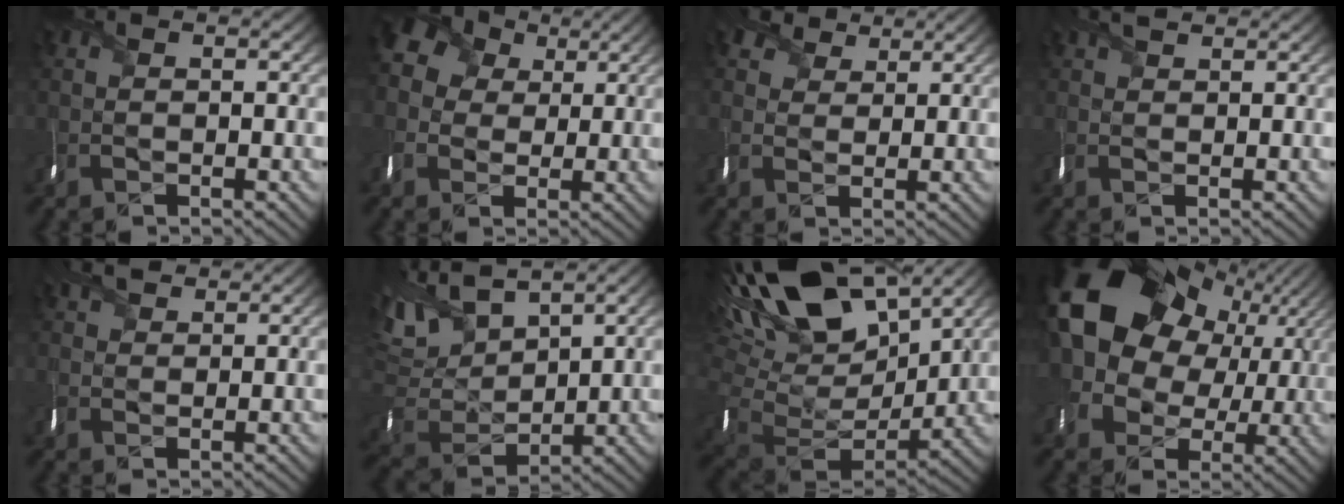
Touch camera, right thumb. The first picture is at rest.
{"total": 6.9, "force": [2.1, 5.9, 2.9], "torque": [-0.099, 0.017, 0.029]}
{"total": 2.6, "force": [2.1, 1.3, -0.8], "torque": [0.006, 0.005, 0.034]}
{"total": 1.3, "force": [1.1, -0.1, -0.8], "torque": [0.003, 0.007, 0.019]}
{"total": 2.0, "force": [1.8, 0.7, -0.5], "torque": [-0.002, 0.006, 0.031]}
{"total": 10.1, "force": [6.6, 4.3, 6.3], "torque": [-0.189, 0.024, 0.118]}
{"total": 17.7, "force": [7.9, 8.6, 13.3], "torque": [-0.253, 0.022, 0.127]}
{"total": 20.1, "force": [5.4, 15.7, 11.4], "torque": [-0.243, 0.029, 0.080]}